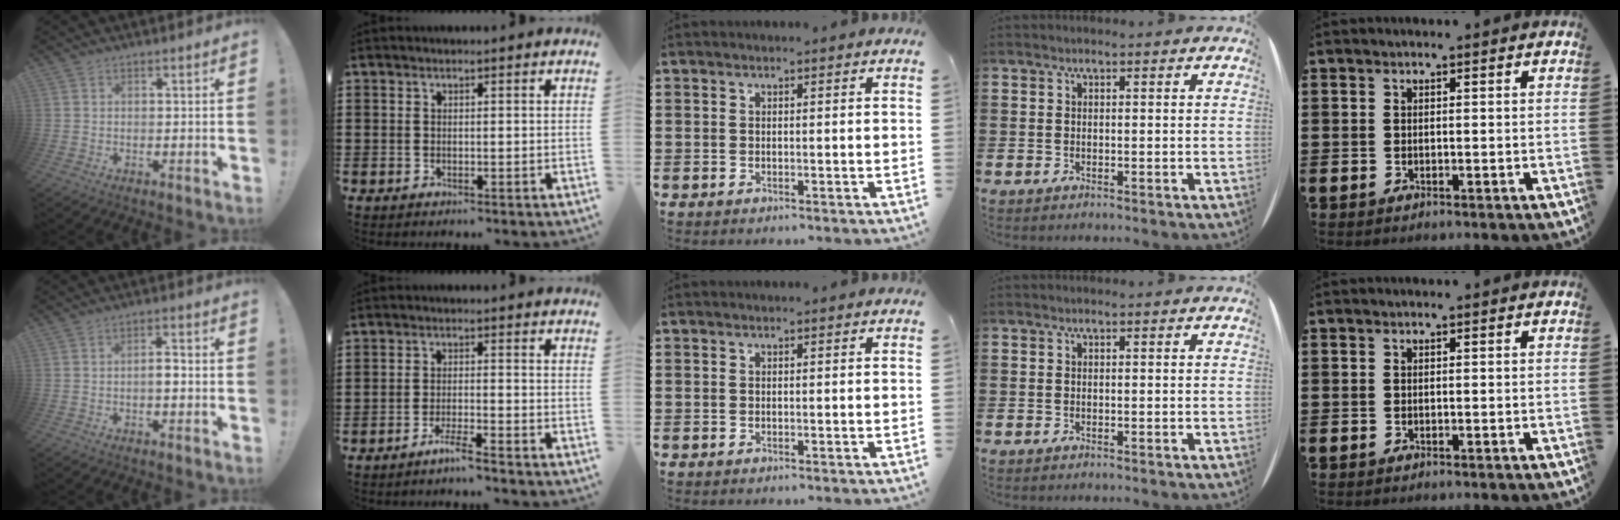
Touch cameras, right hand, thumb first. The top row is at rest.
{"thumb": {"total": 3.5, "force": [-1.0, 1.3, 3.1], "torque": [-0.047, 0.007, -0.020]}, "index": {"total": 3.1, "force": [-2.7, -0.2, 1.6], "torque": [-0.032, 0.000, -0.051]}}